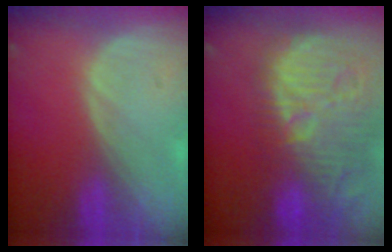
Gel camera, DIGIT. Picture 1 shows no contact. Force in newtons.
{"total": 14.7, "press": 13.0, "slide": 6.8}